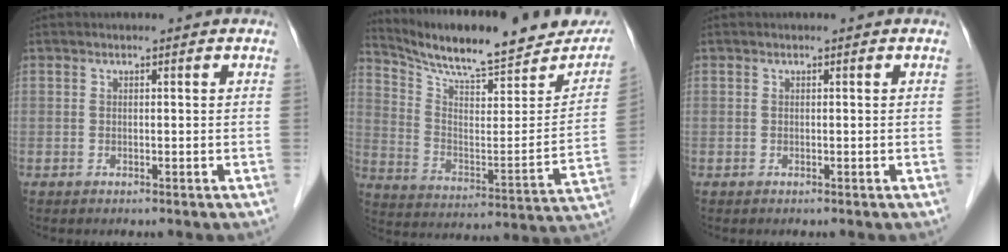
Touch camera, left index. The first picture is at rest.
{"total": 22.4, "force": [19.8, 4.4, 9.4], "torque": [-0.147, -0.036, 0.284]}
{"total": 0.0}